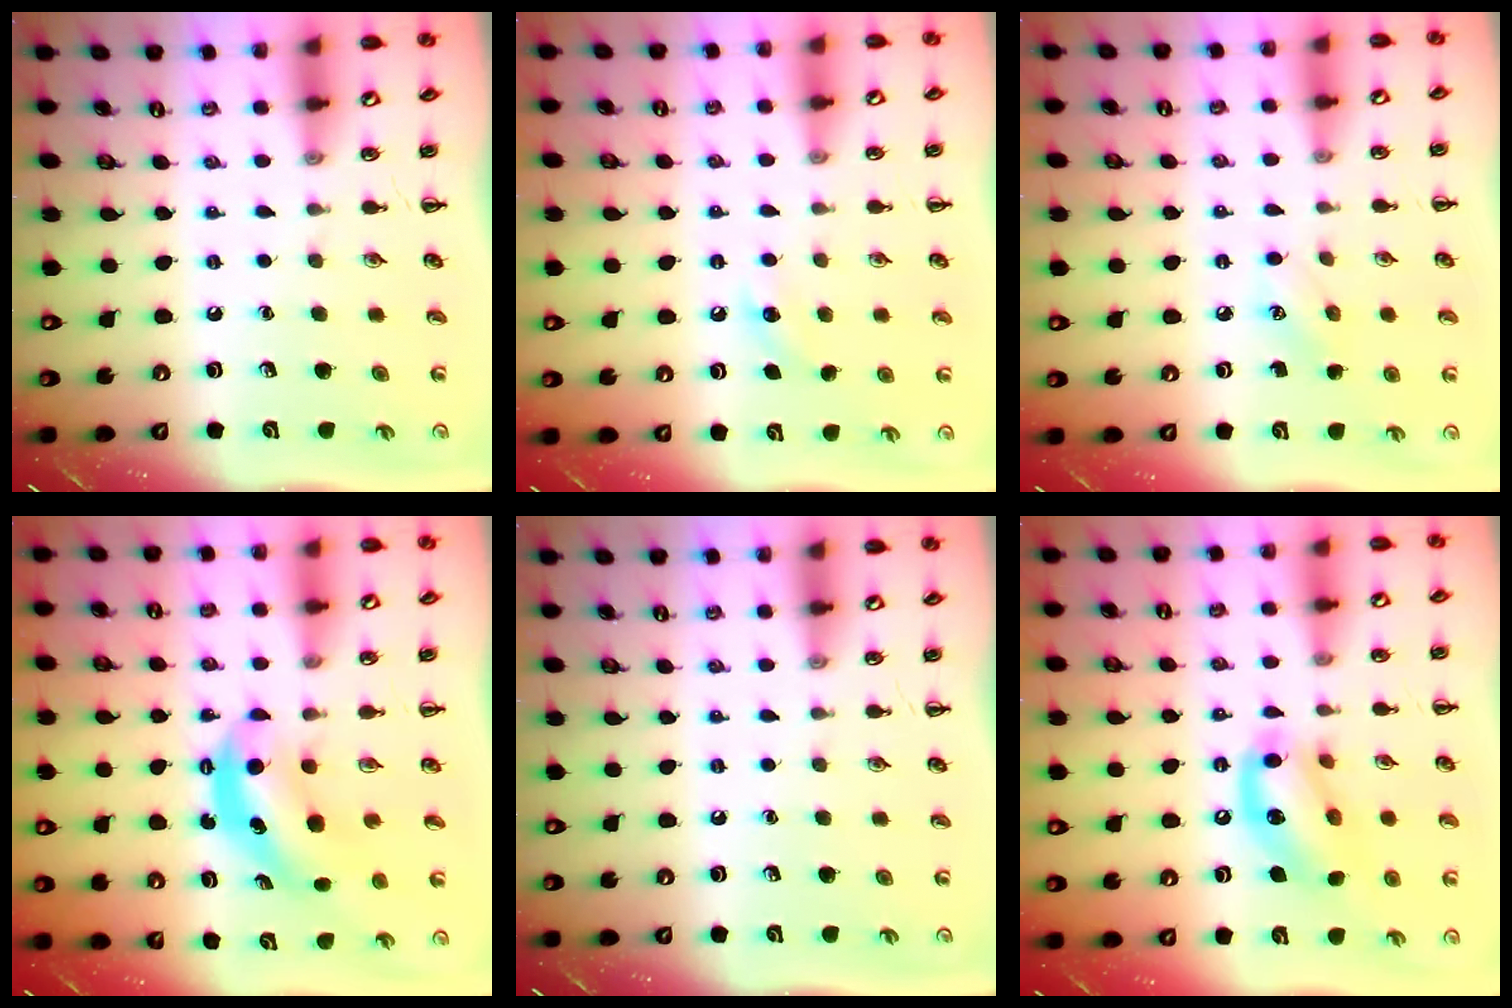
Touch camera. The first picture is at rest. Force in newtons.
{"total": 5.4, "press": 5.2, "slide": 1.7}
{"total": 4.9, "press": 4.7, "slide": 1.4}
{"total": 6.2, "press": 6.2, "slide": 0.4}
{"total": 0.0}
{"total": 13.5, "press": 13.1, "slide": 3.1}